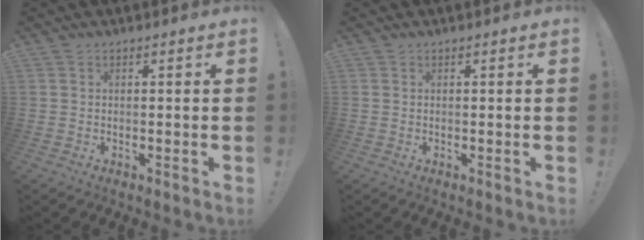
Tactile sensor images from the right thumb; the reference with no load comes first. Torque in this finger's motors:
{"motor_torque": [-0.04, -0.17, 0.16, 0.01, -0.04]}